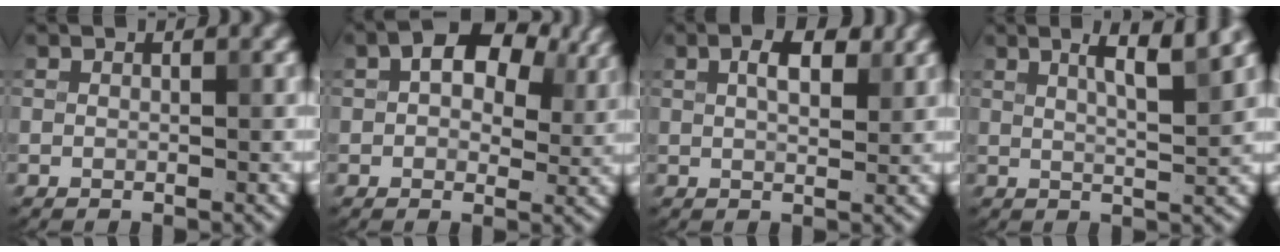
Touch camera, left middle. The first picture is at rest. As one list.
[{"total": 8.2, "force": [3.2, 4.8, 5.9], "torque": [-0.077, 0.009, 0.033]}, {"total": 3.0, "force": [1.2, 1.4, 2.4], "torque": [-0.044, 0.006, 0.022]}, {"total": 4.4, "force": [2.4, 0.7, 3.7], "torque": [-0.049, 0.004, 0.038]}]